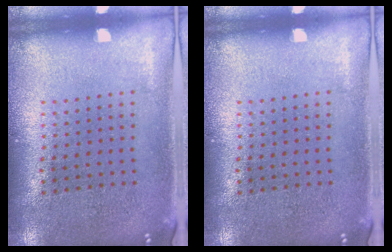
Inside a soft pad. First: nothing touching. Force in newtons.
{"total": 0.0}